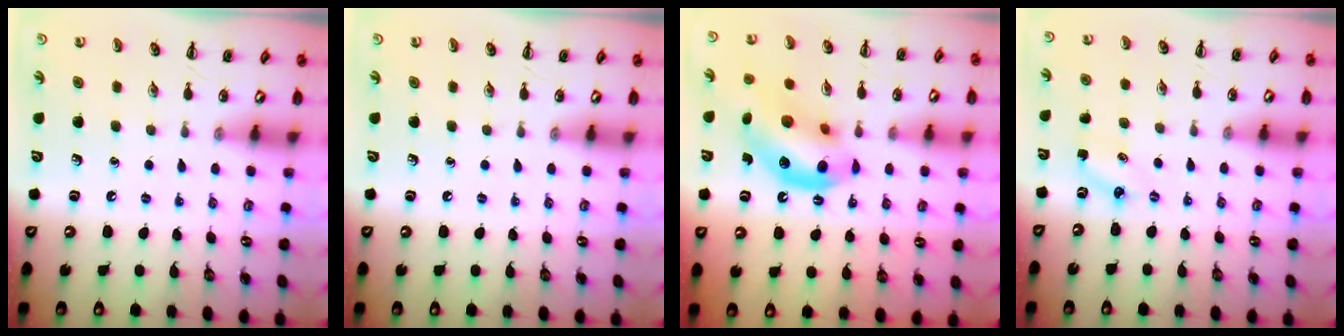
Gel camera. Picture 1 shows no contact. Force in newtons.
{"total": 0.0}
{"total": 15.3, "press": 15.0, "slide": 3.3}
{"total": 2.9, "press": 2.8, "slide": 0.9}